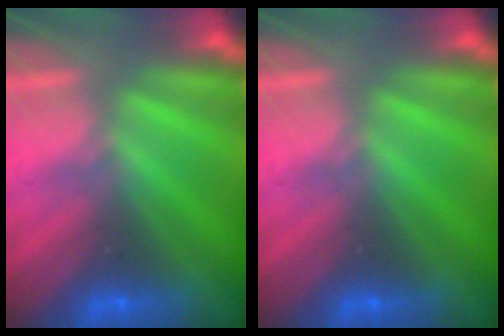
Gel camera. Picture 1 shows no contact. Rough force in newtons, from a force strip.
{"total": 0.0}